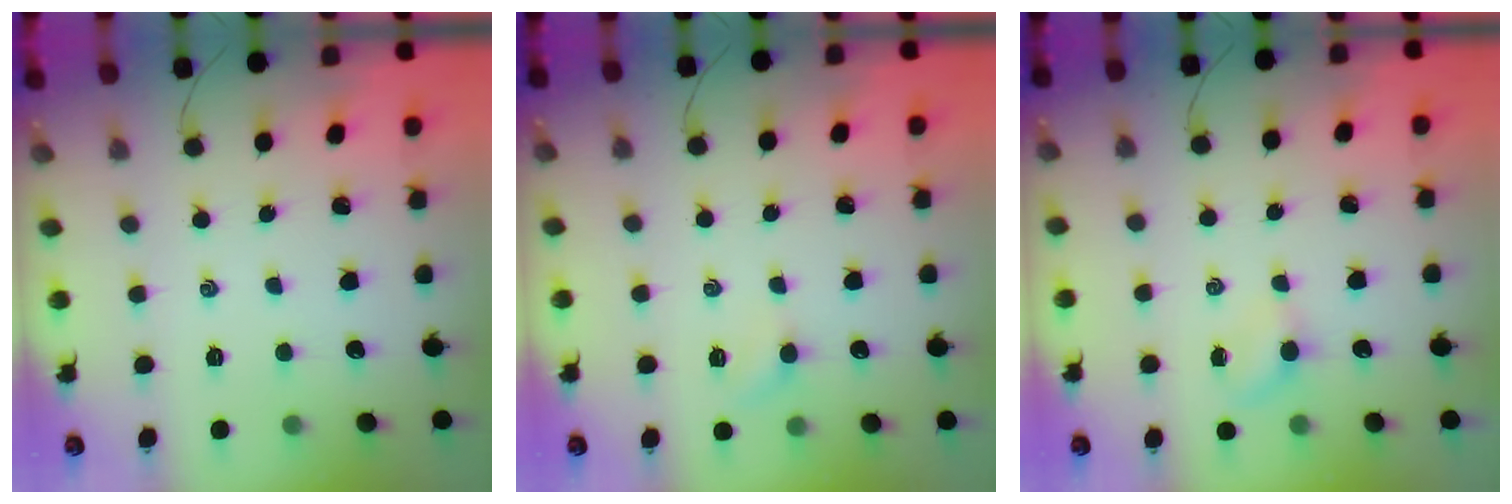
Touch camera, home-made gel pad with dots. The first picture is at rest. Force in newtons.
{"total": 3.1, "press": 2.9, "slide": 0.9}
{"total": 3.1, "press": 2.9, "slide": 1.0}